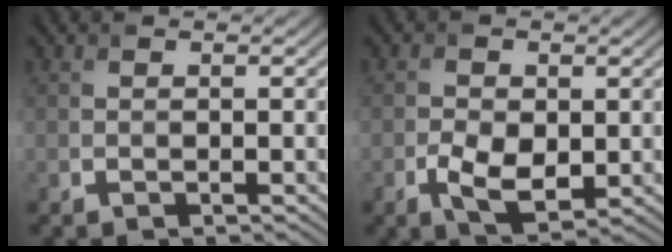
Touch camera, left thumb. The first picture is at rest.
{"total": 4.4, "force": [-1.0, 2.7, 3.4], "torque": [-0.069, -0.009, -0.018]}